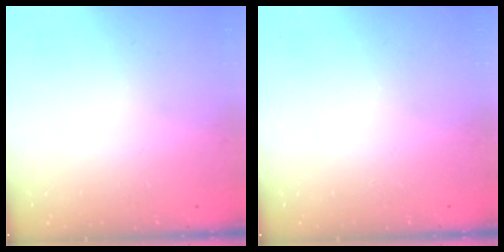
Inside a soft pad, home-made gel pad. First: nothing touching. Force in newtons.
{"total": 0.0}